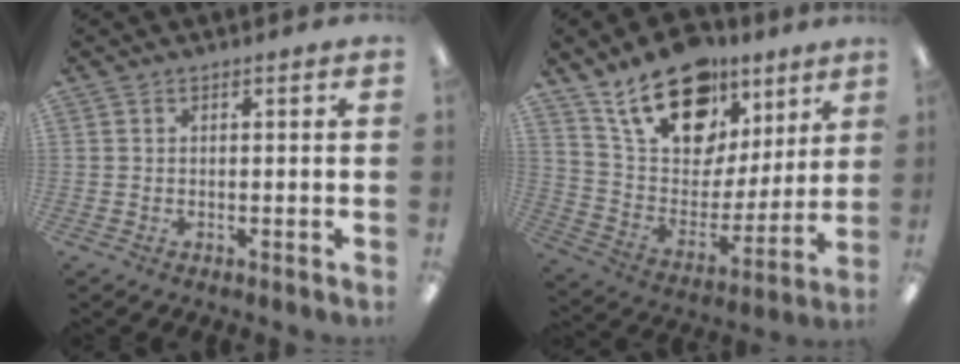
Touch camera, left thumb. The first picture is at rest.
{"total": 21.8, "force": [14.1, 12.5, 11.0], "torque": [-0.188, -0.075, 0.255]}